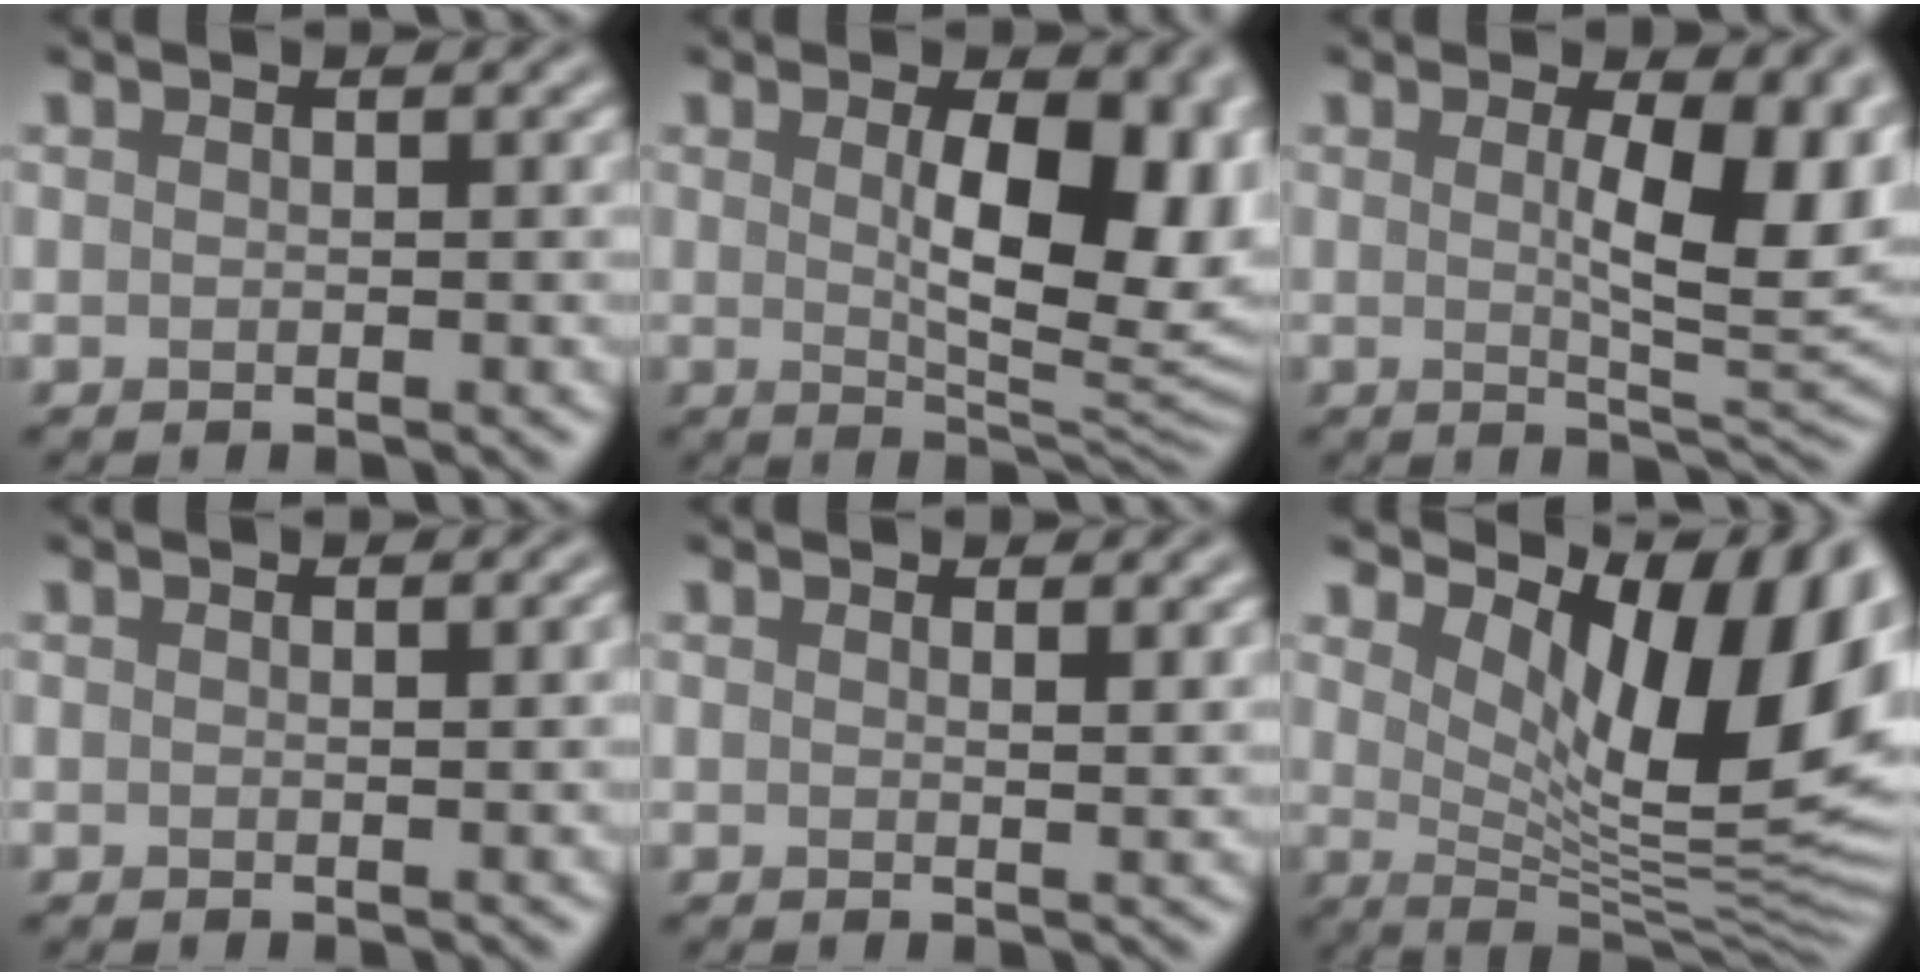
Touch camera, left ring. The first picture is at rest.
{"total": 10.9, "force": [1.5, 4.8, 9.7], "torque": [-0.118, -0.006, 0.031]}
{"total": 8.2, "force": [1.3, 2.6, 7.7], "torque": [-0.109, -0.006, 0.025]}
{"total": 0.7, "force": [0.3, 0.1, 0.7], "torque": [-0.006, 0.002, 0.004]}
{"total": 1.4, "force": [1.1, 0.4, 0.8], "torque": [-0.005, 0.000, 0.015]}
{"total": 13.5, "force": [4.6, 5.3, 11.6], "torque": [-0.149, -0.012, 0.080]}